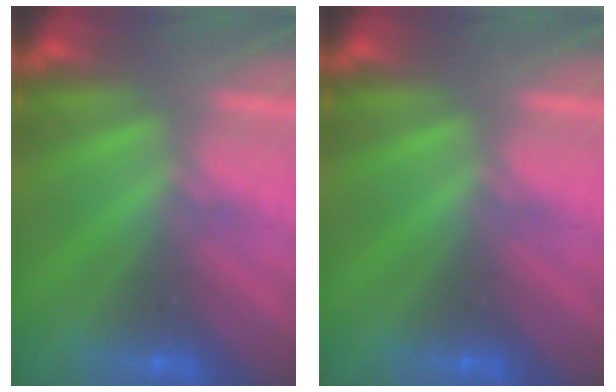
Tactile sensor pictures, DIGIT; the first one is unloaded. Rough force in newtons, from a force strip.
{"total": 0.0}